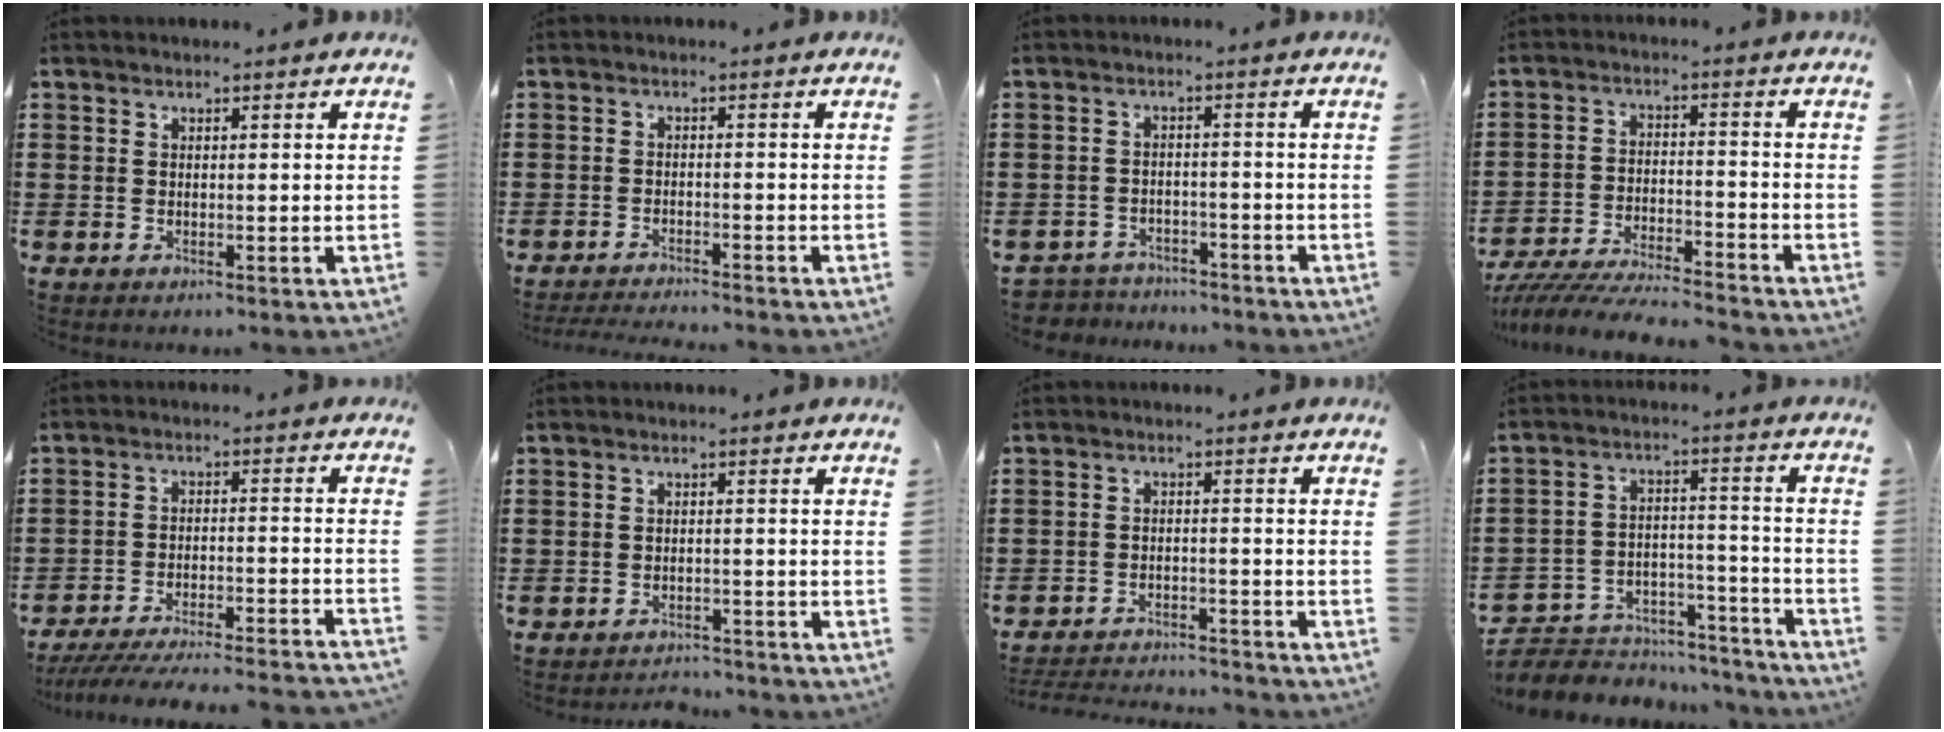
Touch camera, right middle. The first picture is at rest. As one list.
[{"total": 2.4, "force": [-2.4, -0.1, 0.3], "torque": [-0.007, -0.001, -0.048]}, {"total": 3.5, "force": [-3.5, 0.5, -0.3], "torque": [-0.011, -0.003, -0.079]}, {"total": 6.6, "force": [-6.4, 0.4, 1.8], "torque": [-0.036, 0.000, -0.125]}, {"total": 6.2, "force": [-5.9, -0.1, 1.9], "torque": [-0.040, -0.008, -0.116]}, {"total": 1.9, "force": [-1.9, 0.2, 0.0], "torque": [-0.008, 0.000, -0.042]}, {"total": 3.4, "force": [-3.4, 0.3, 0.0], "torque": [-0.007, 0.002, -0.074]}, {"total": 5.9, "force": [-5.5, 1.9, 0.6], "torque": [-0.016, 0.014, -0.113]}]